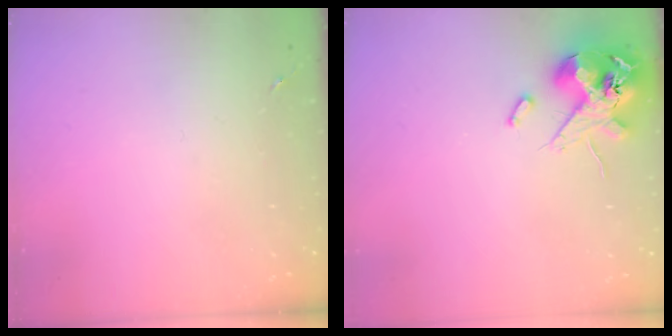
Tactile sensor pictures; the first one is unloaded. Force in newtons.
{"total": 13.4, "press": 13.2, "slide": 2.3}